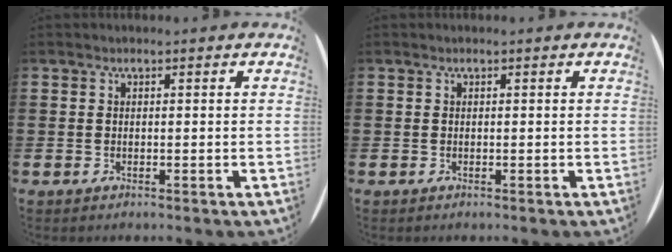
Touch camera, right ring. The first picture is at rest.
{"total": 0.0}